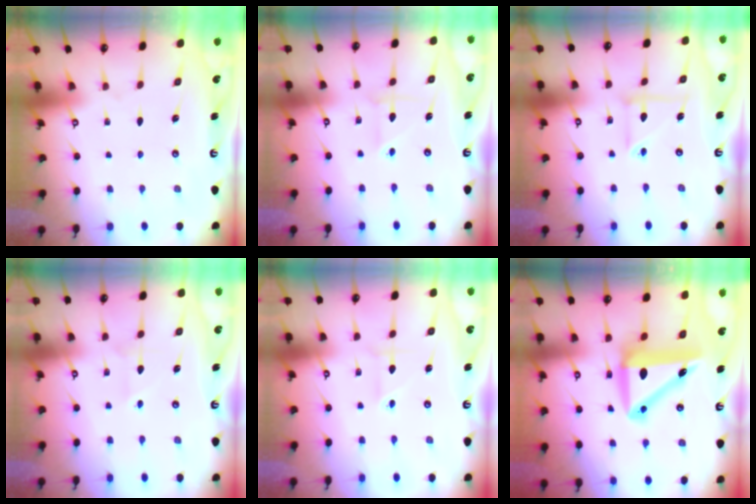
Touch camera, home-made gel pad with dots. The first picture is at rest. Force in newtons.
{"total": 3.9, "press": 3.9, "slide": 0.4}
{"total": 5.3, "press": 5.3, "slide": 0.5}
{"total": 3.2, "press": 3.1, "slide": 0.5}
{"total": 2.0, "press": 1.9, "slide": 0.5}
{"total": 11.6, "press": 11.0, "slide": 3.5}